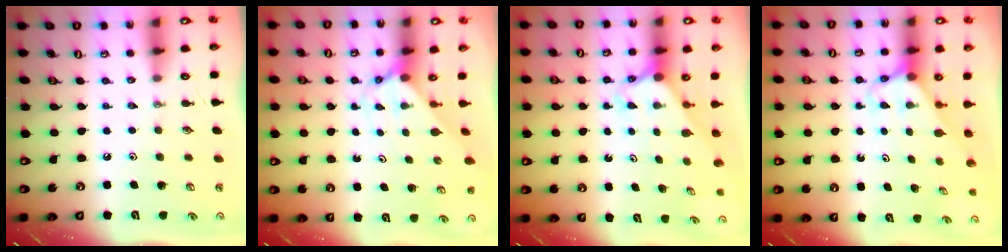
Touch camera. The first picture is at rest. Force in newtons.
{"total": 2.0, "press": 2.0, "slide": 0.2}
{"total": 2.6, "press": 2.6, "slide": 0.2}
{"total": 2.8, "press": 2.8, "slide": 0.1}